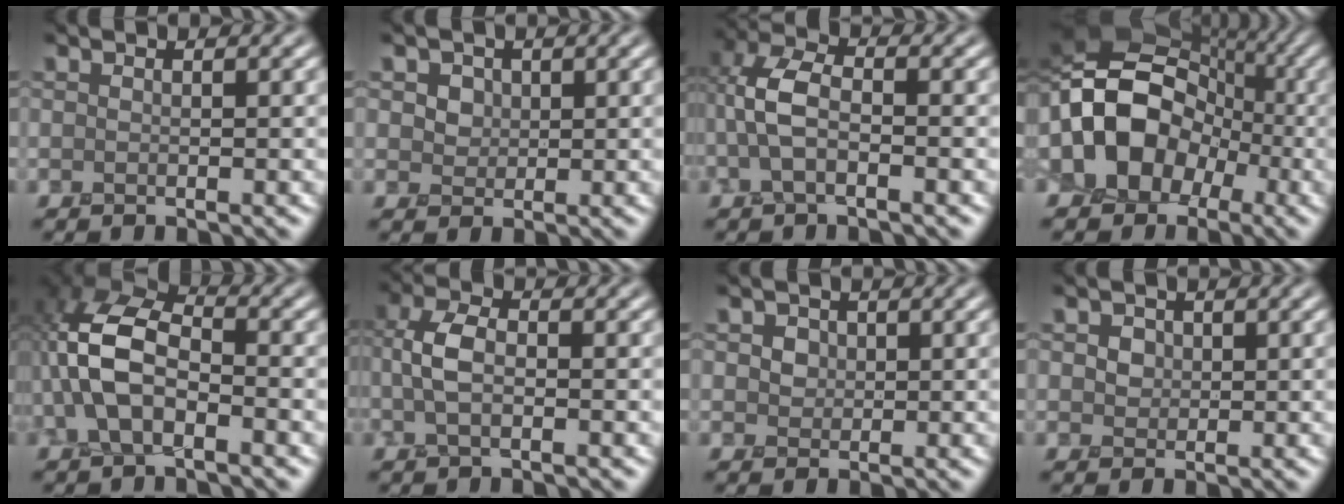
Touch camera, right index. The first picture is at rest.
{"total": 2.9, "force": [1.3, 2.2, 1.4], "torque": [-0.034, 0.009, 0.021]}
{"total": 4.3, "force": [-0.8, 2.1, 3.6], "torque": [-0.085, 0.015, -0.024]}
{"total": 14.9, "force": [-1.8, 11.1, 9.7], "torque": [-0.163, 0.006, -0.057]}
{"total": 7.6, "force": [-1.5, 4.4, 6.0], "torque": [-0.139, 0.016, -0.039]}
{"total": 3.7, "force": [-0.6, 1.8, 3.1], "torque": [-0.071, 0.007, -0.015]}
{"total": 1.9, "force": [0.6, 1.6, 0.8], "torque": [-0.012, 0.009, 0.004]}
{"total": 2.1, "force": [0.7, 1.7, 0.9], "torque": [-0.014, 0.009, 0.005]}